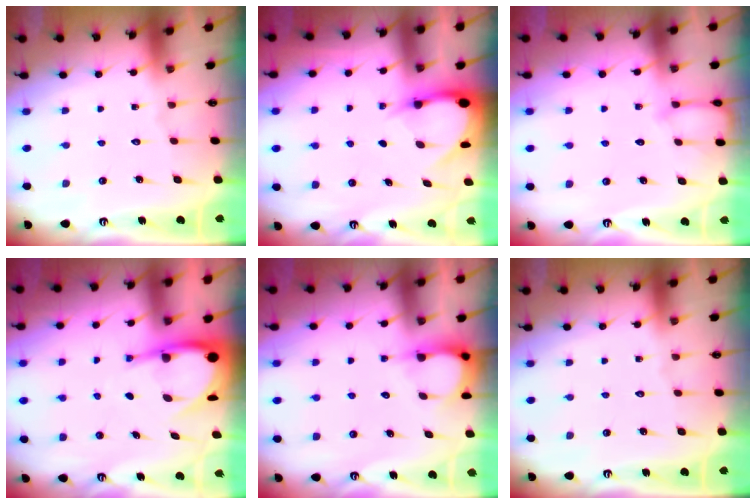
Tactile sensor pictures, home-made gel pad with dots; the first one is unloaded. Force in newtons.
{"total": 3.9, "press": 3.9, "slide": 0.2}
{"total": 3.7, "press": 3.7, "slide": 0.3}
{"total": 8.2, "press": 8.1, "slide": 0.9}
{"total": 4.3, "press": 4.3, "slide": 0.2}
{"total": 0.0}